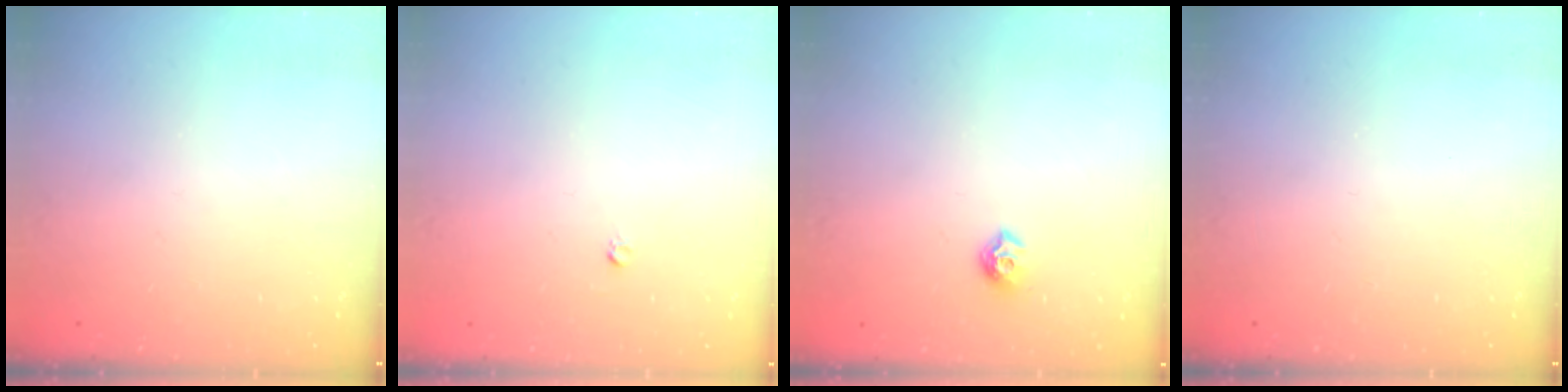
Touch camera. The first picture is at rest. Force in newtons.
{"total": 2.5, "press": 2.5, "slide": 0.2}
{"total": 6.9, "press": 6.8, "slide": 0.7}
{"total": 0.0}